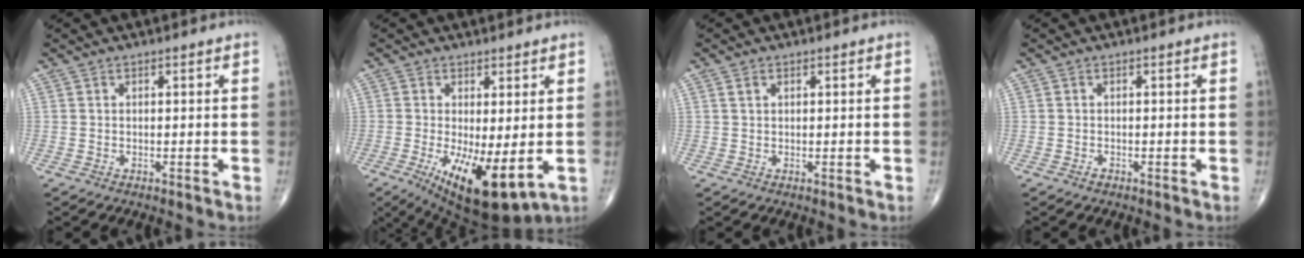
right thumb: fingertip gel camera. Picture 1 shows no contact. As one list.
[{"total": 12.5, "force": [-2.5, 4.4, 11.4], "torque": [-0.187, -0.026, -0.023]}, {"total": 1.1, "force": [0.5, 0.7, 0.7], "torque": [-0.014, 0.004, 0.010]}, {"total": 0.6, "force": [-0.4, 0.4, 0.2], "torque": [-0.002, 0.000, -0.009]}]